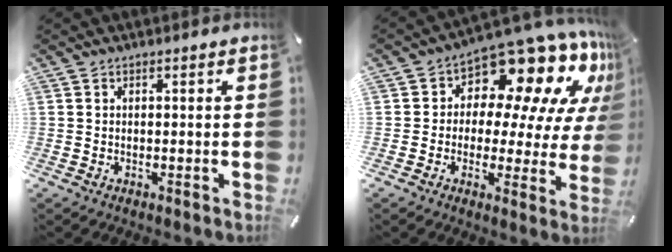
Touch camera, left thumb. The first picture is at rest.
{"total": 16.1, "force": [10.7, 7.8, 9.2], "torque": [-0.133, -0.102, 0.179]}